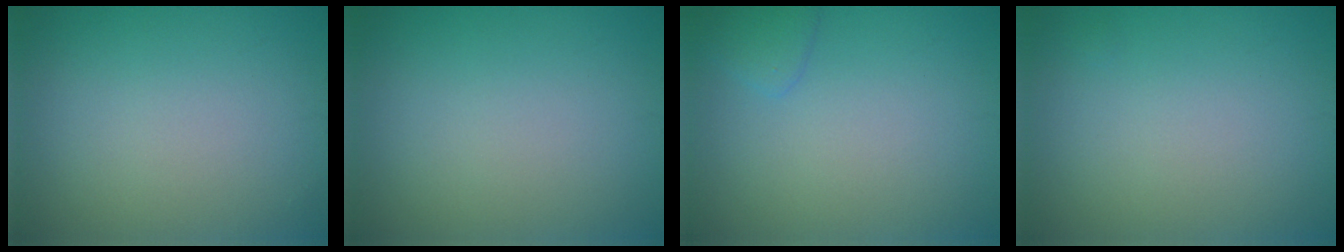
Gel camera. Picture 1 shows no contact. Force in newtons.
{"total": 0.0}
{"total": 1.5, "press": 1.4, "slide": 0.1}
{"total": 0.0}